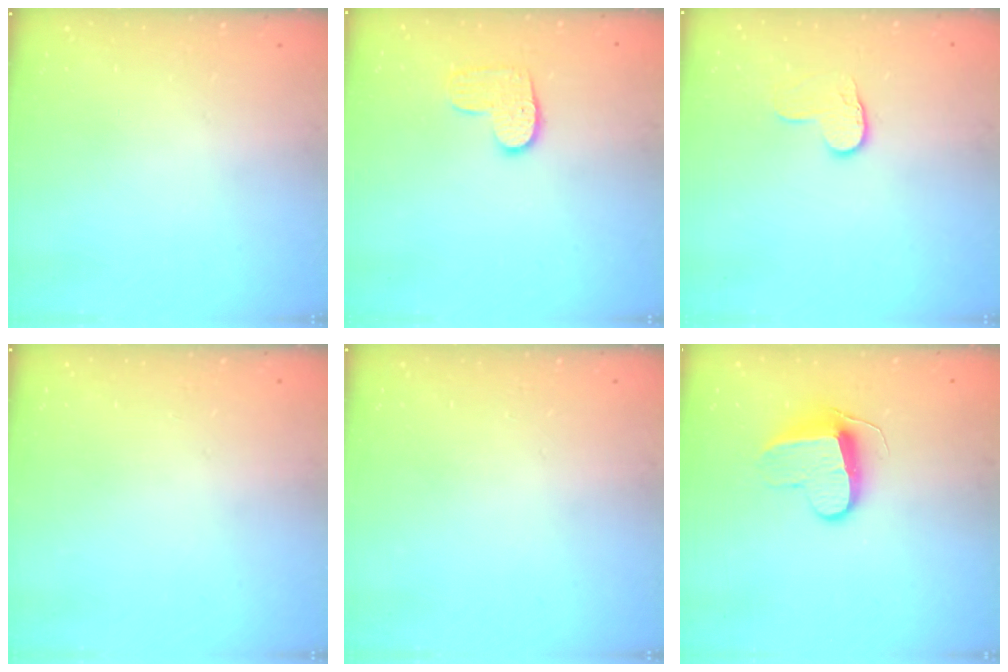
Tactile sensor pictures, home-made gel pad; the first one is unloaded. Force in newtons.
{"total": 8.3, "press": 8.3, "slide": 0.3}
{"total": 6.4, "press": 6.4, "slide": 0.6}
{"total": 0.0}
{"total": 0.0}
{"total": 10.1, "press": 10.1, "slide": 0.4}